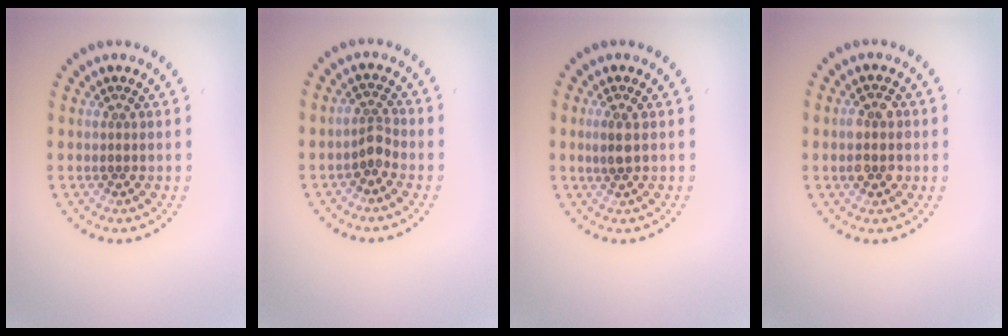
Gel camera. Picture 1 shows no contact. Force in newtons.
{"total": 1.6, "press": 1.2, "slide": 1.0}
{"total": 1.3, "press": 1.2, "slide": 0.5}
{"total": 2.9, "press": 2.9, "slide": 0.3}